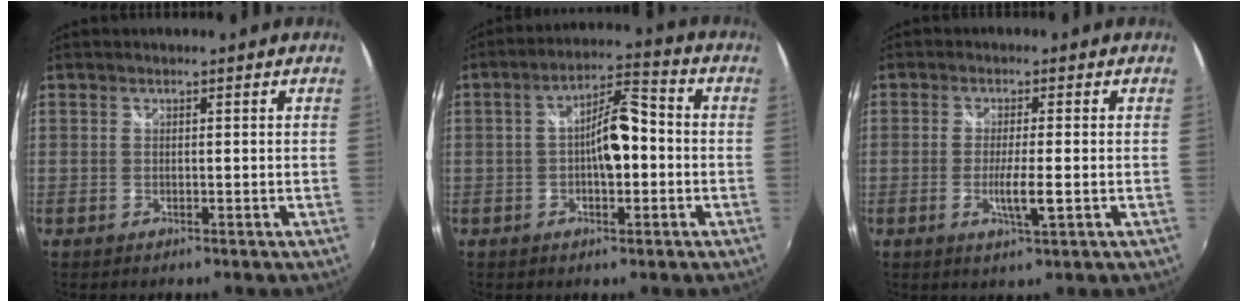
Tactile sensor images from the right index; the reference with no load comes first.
{"total": 8.1, "force": [-1.2, 2.7, 7.6], "torque": [-0.131, 0.018, -0.020]}
{"total": 4.2, "force": [-1.1, 0.0, 4.1], "torque": [-0.076, -0.009, -0.021]}